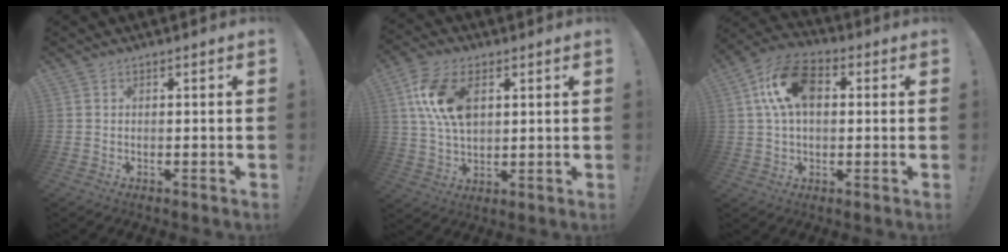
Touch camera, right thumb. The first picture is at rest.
{"total": 13.8, "force": [4.5, 8.2, 10.1], "torque": [-0.189, -0.005, 0.086]}
{"total": 15.3, "force": [3.7, 9.5, 11.4], "torque": [-0.206, 0.007, 0.067]}